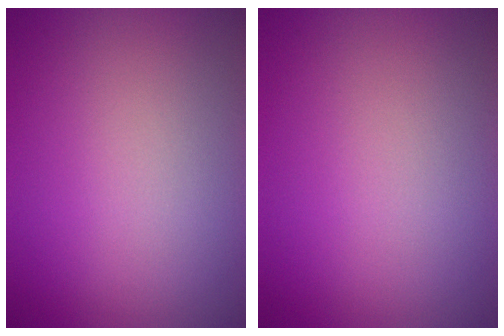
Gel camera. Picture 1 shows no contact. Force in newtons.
{"total": 0.0}